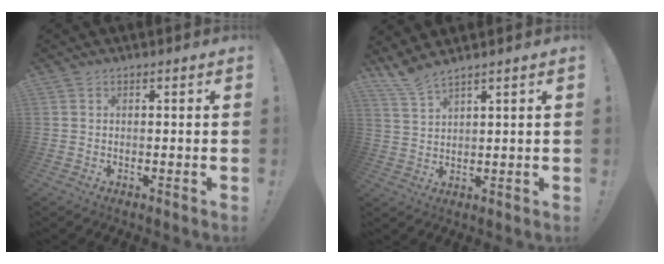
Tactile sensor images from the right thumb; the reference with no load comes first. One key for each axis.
{"total": 5.1, "fx": 4.5, "fy": 0.4, "fz": 2.3, "tx": -0.060, "ty": -0.021, "tz": 0.084}